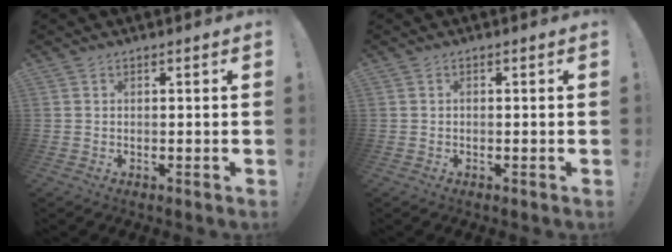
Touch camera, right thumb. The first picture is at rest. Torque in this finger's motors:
{"motor_torque": [0.02, 0.24, 0.03, -0.01, 0.00]}